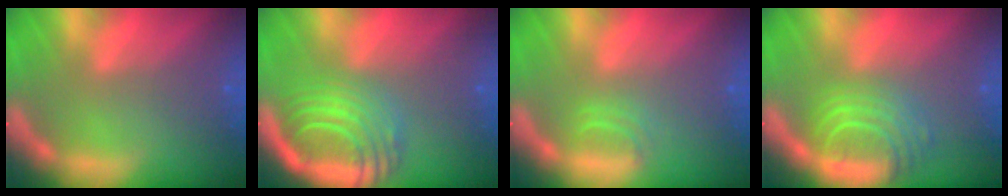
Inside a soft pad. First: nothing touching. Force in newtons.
{"total": 10.1}
{"total": 1.4}
{"total": 6.6}